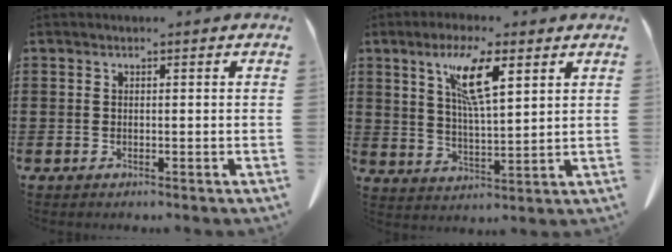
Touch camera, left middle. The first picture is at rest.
{"total": 9.3, "force": [5.0, 2.3, 7.5], "torque": [-0.156, 0.006, 0.086]}